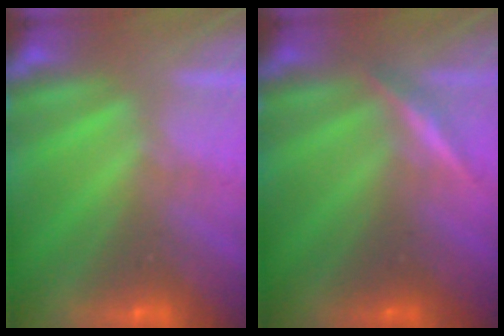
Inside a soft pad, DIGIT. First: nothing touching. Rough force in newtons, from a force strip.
{"total": 3.0}